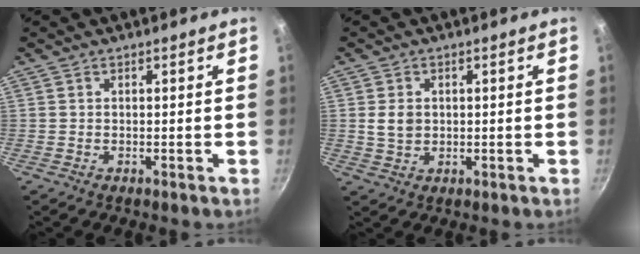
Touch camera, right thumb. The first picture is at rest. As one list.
[{"total": 3.4, "force": [0.4, 2.6, 2.1], "torque": [-0.032, -0.001, 0.011]}]